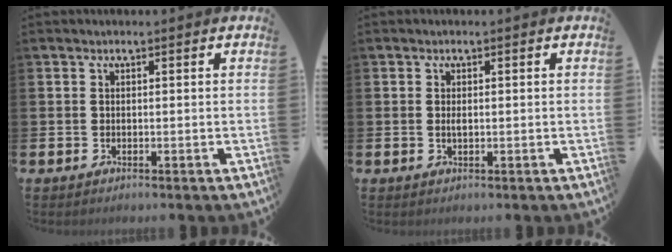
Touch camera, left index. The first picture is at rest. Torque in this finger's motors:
{"motor_torque": [0.29, 0.23, 0.01, 0.04]}